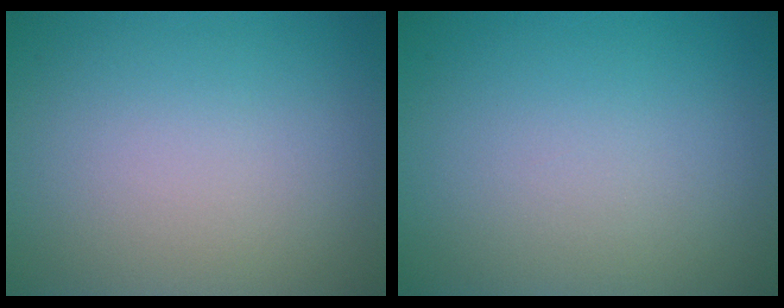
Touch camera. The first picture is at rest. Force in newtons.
{"total": 0.0}